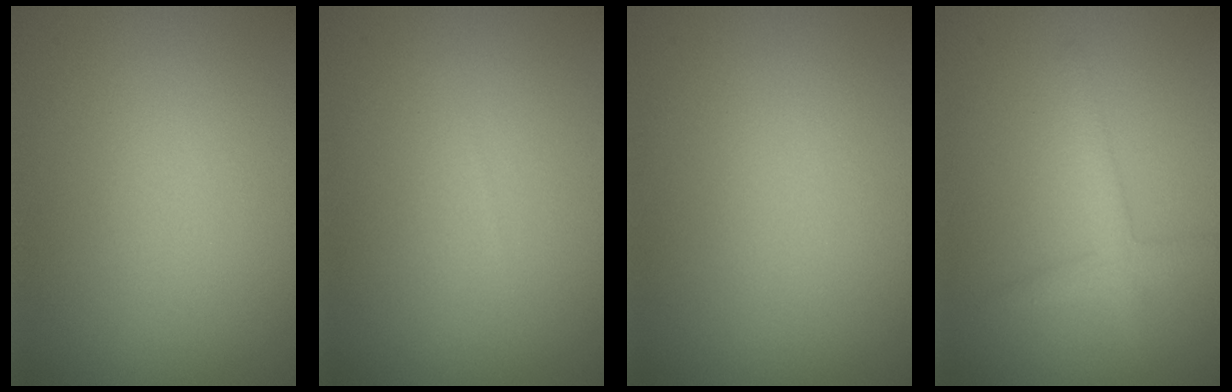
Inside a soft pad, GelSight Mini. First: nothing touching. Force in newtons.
{"total": 0.0}
{"total": 0.0}
{"total": 2.0, "press": 2.0, "slide": 0.1}